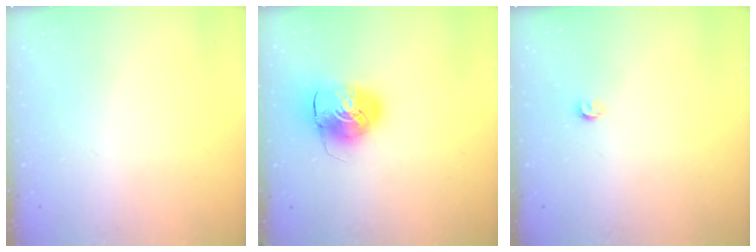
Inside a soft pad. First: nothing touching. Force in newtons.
{"total": 9.6, "press": 9.4, "slide": 1.7}
{"total": 3.2, "press": 3.2, "slide": 0.5}